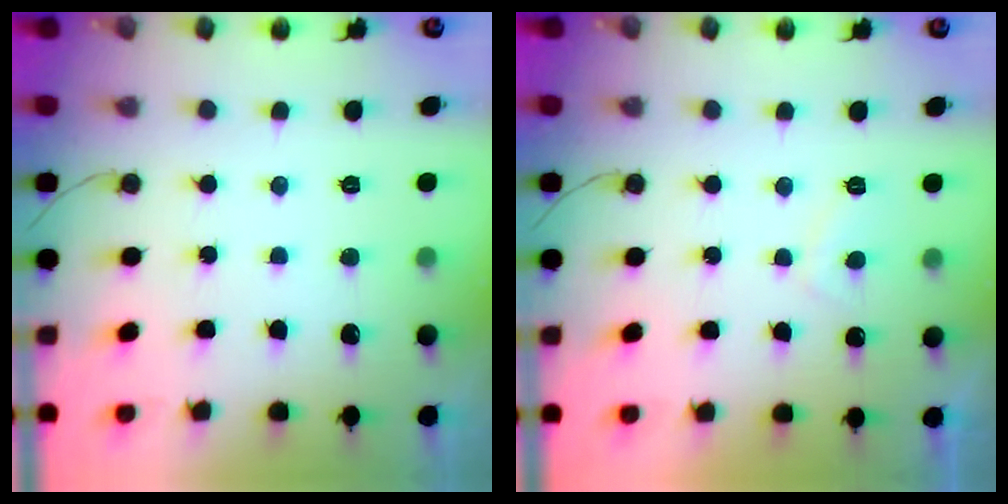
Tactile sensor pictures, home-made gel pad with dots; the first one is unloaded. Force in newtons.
{"total": 1.9, "press": 1.7, "slide": 0.8}